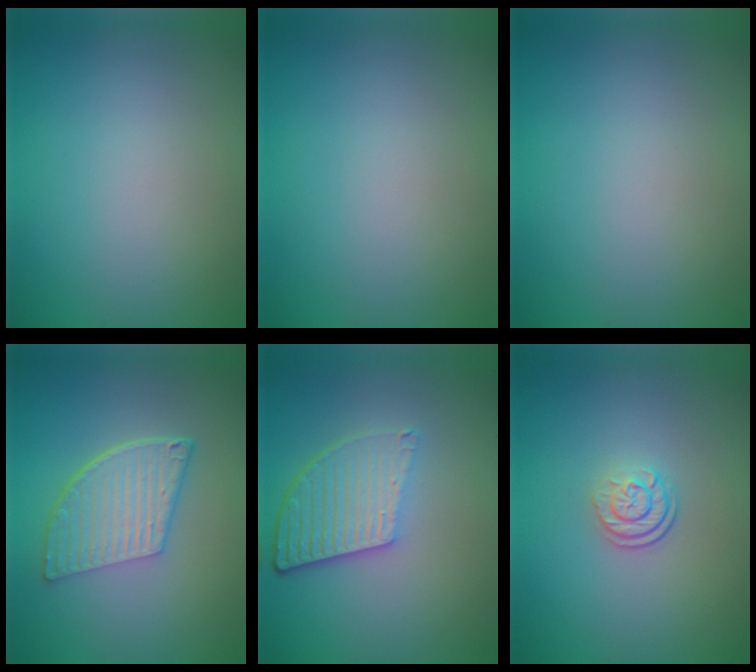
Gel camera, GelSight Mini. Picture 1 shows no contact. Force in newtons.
{"total": 0.0}
{"total": 0.0}
{"total": 6.1, "press": 4.1, "slide": 4.5}
{"total": 5.4, "press": 3.9, "slide": 3.8}
{"total": 2.3, "press": 1.7, "slide": 1.7}